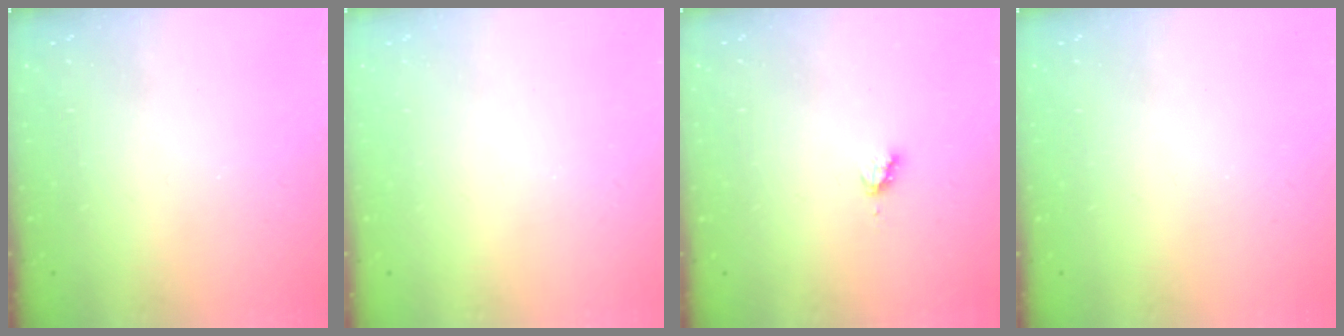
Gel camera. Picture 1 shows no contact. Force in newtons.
{"total": 0.0}
{"total": 2.8, "press": 2.8, "slide": 0.3}
{"total": 0.0}